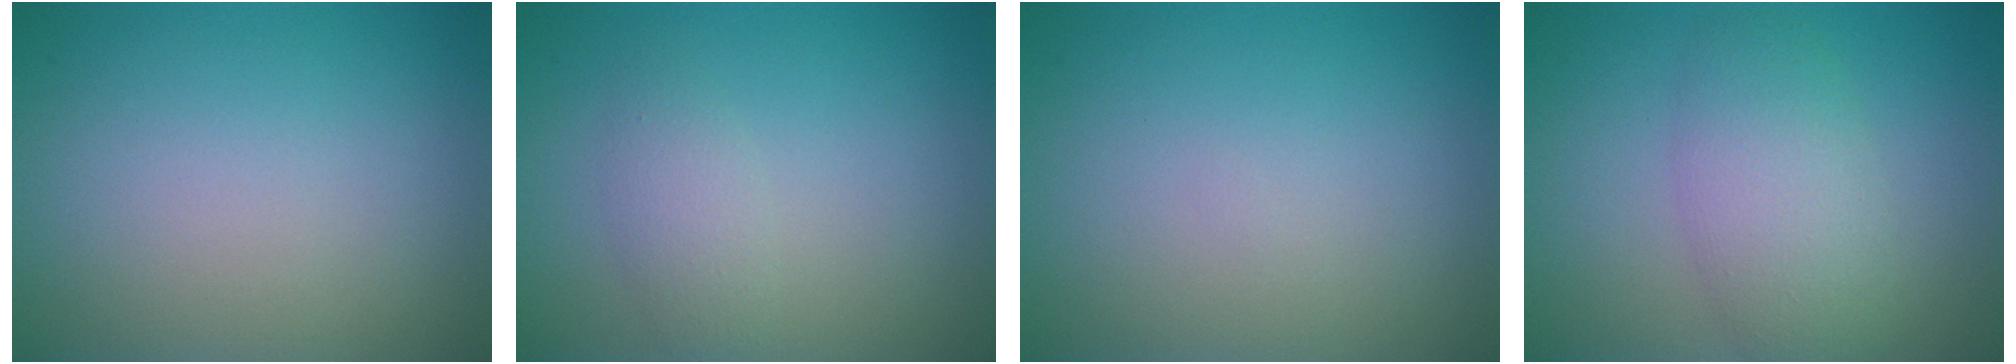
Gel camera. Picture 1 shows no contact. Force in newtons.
{"total": 1.8, "press": 1.8, "slide": 0.1}
{"total": 0.0}
{"total": 4.4, "press": 4.4, "slide": 0.3}